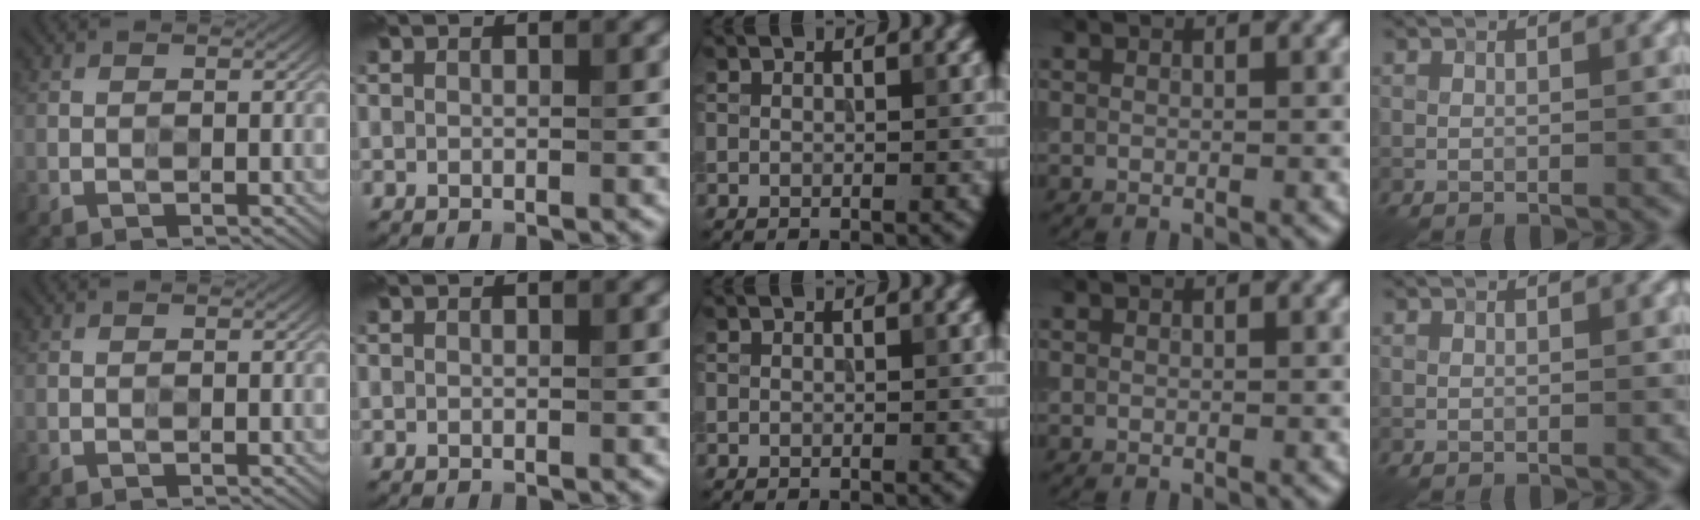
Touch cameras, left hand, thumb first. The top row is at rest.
{}